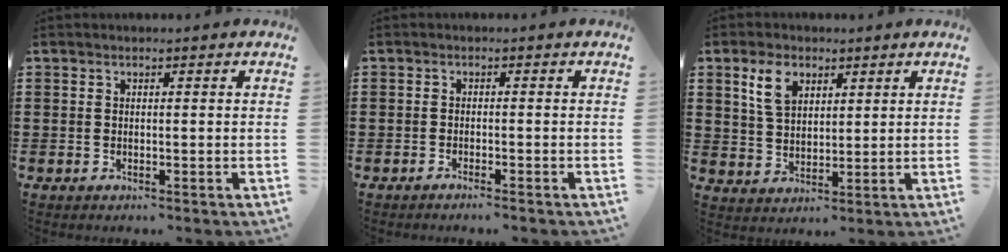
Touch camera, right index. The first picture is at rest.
{"total": 1.0, "force": [-0.9, -0.1, 0.4], "torque": [-0.008, -0.001, -0.018]}
{"total": 6.0, "force": [3.3, 3.7, 3.4], "torque": [-0.076, 0.010, 0.059]}